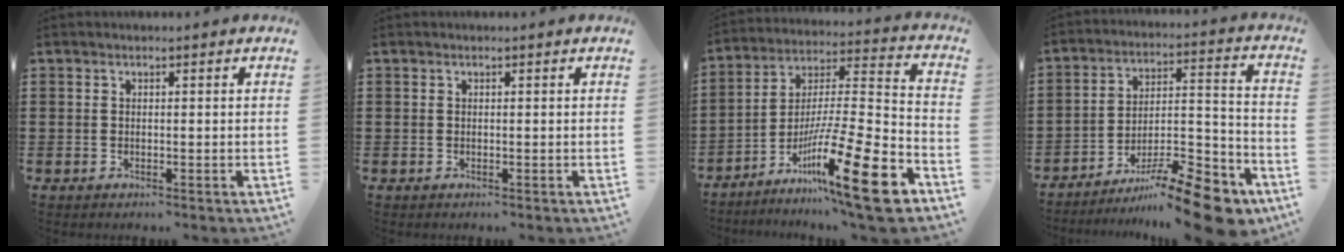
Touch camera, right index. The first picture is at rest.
{"total": 0.0}
{"total": 18.3, "force": [-11.0, 1.7, 14.6], "torque": [-0.236, 0.028, -0.188]}
{"total": 13.9, "force": [-10.8, 2.8, 8.2], "torque": [-0.112, 0.047, -0.192]}